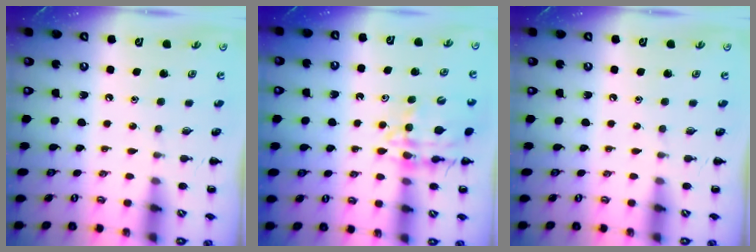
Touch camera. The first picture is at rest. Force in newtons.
{"total": 12.8, "press": 12.5, "slide": 3.0}
{"total": 0.0}